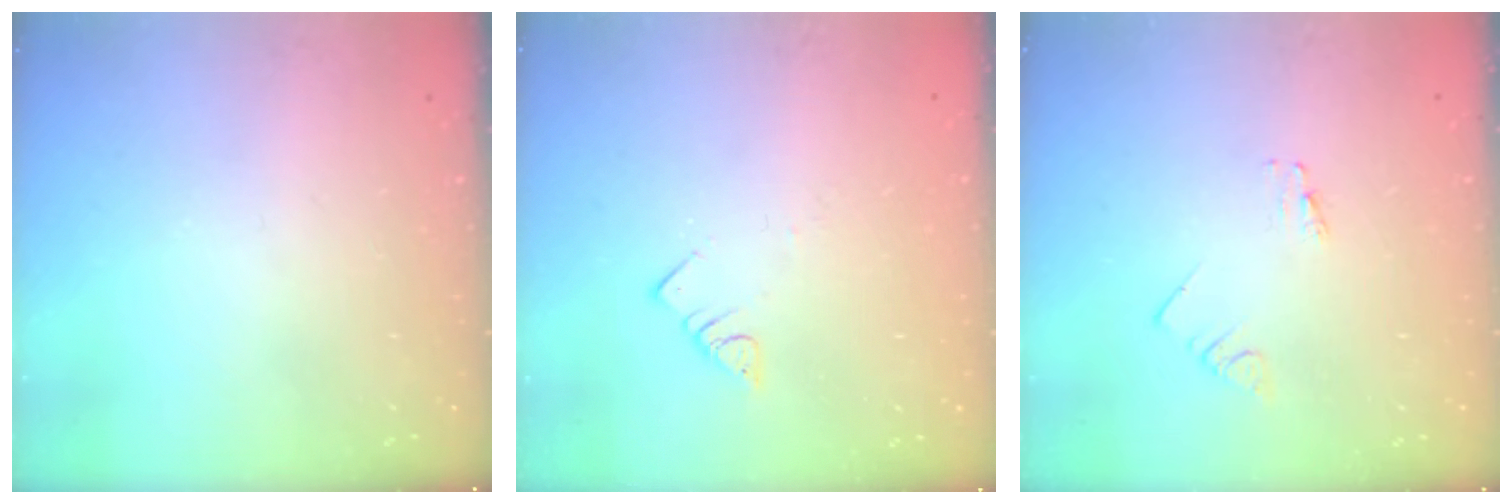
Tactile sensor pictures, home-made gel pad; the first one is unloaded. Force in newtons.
{"total": 3.0, "press": 3.0, "slide": 0.1}
{"total": 0.7, "press": 0.7, "slide": 0.1}